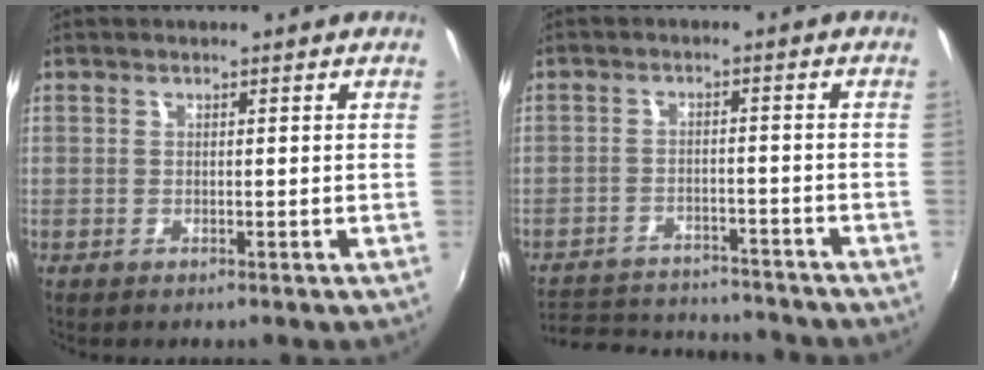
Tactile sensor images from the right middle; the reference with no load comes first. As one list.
[{"total": 17.4, "force": [-15.5, 5.0, 6.1], "torque": [-0.138, -0.001, -0.214]}]